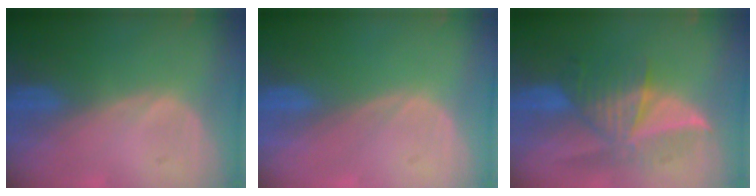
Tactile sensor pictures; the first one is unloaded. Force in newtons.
{"total": 0.0}
{"total": 7.7, "press": 7.4, "slide": 2.0}